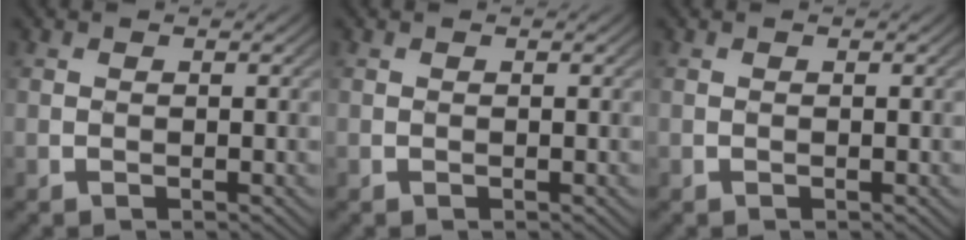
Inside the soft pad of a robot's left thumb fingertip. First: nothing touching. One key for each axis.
{"total": 0.0}
{"total": 0.0}